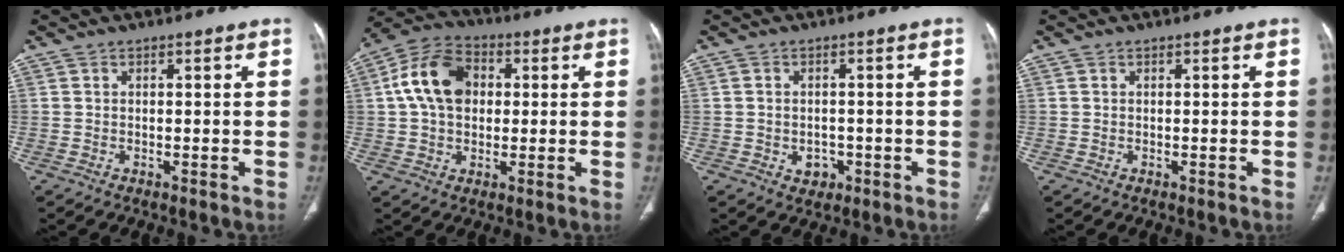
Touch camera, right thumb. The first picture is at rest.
{"total": 12.6, "force": [1.9, 9.0, 8.7], "torque": [-0.144, 0.021, 0.025]}
{"total": 3.3, "force": [-1.1, 2.7, 1.6], "torque": [-0.008, 0.007, -0.007]}
{"total": 0.0}